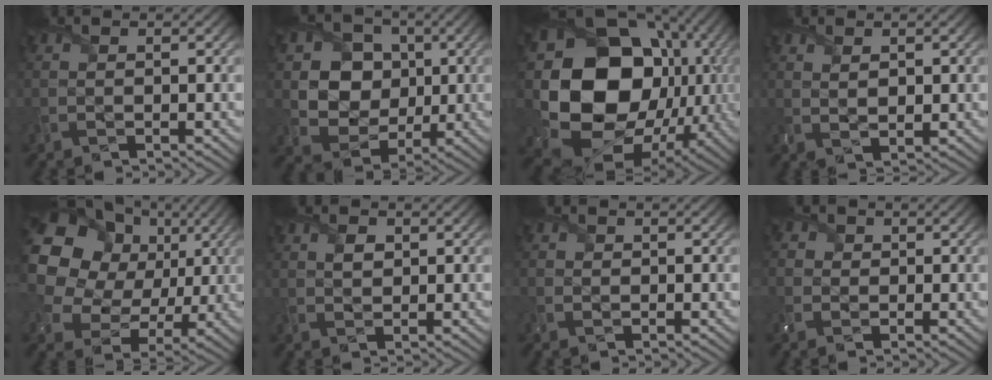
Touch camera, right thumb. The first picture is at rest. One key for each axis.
{"total": 9.4, "fx": 1.5, "fy": 8.2, "fz": 4.3, "tx": -0.110, "ty": -0.002, "tz": 0.021}
{"total": 21.7, "fx": 1.0, "fy": 17.9, "fz": 12.4, "tx": -0.291, "ty": -0.050, "tz": 0.063}
{"total": 2.0, "fx": 1.0, "fy": 1.1, "fz": 1.3, "tx": -0.032, "ty": -0.005, "tz": 0.023}
{"total": 20.3, "fx": 7.6, "fy": 16.3, "fz": 9.4, "tx": -0.278, "ty": 0.050, "tz": 0.141}
{"total": 1.7, "fx": 0.6, "fy": 1.2, "fz": 1.1, "tx": -0.024, "ty": 0.001, "tz": 0.011}
{"total": 1.3, "fx": -0.3, "fy": 1.2, "fz": 0.3, "tx": -0.006, "ty": -0.002, "tz": -0.007}
{"total": 3.0, "fx": -0.1, "fy": 2.9, "fz": 0.8, "tx": -0.025, "ty": 0.008, "tz": -0.017}